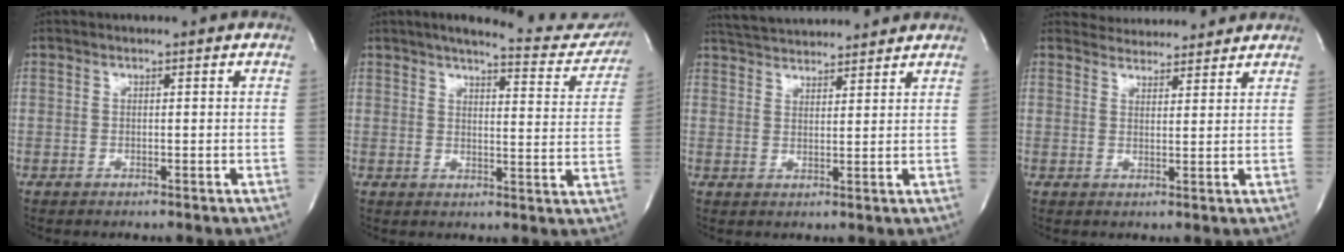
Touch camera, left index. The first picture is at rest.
{"total": 14.2, "force": [13.0, 2.5, 5.0], "torque": [-0.048, -0.037, 0.141]}
{"total": 10.1, "force": [9.7, 1.3, 2.7], "torque": [-0.056, 0.022, 0.148]}
{"total": 6.5, "force": [6.3, 1.4, 0.5], "torque": [-0.008, 0.012, 0.081]}